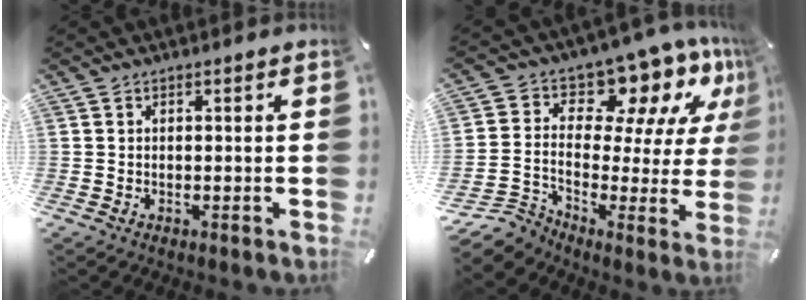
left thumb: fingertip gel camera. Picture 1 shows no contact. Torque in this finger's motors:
{"motor_torque": [0.96, 1.58, 0.25, 0.04, -0.01]}